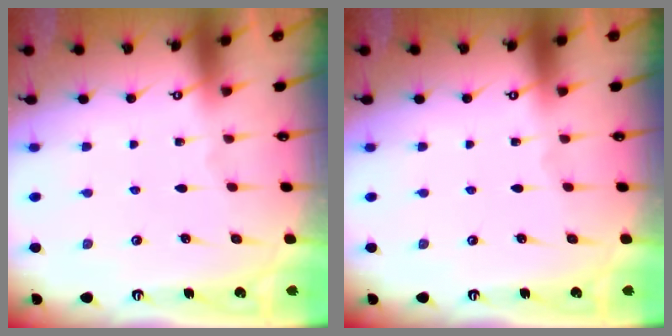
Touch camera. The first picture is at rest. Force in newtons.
{"total": 0.0}